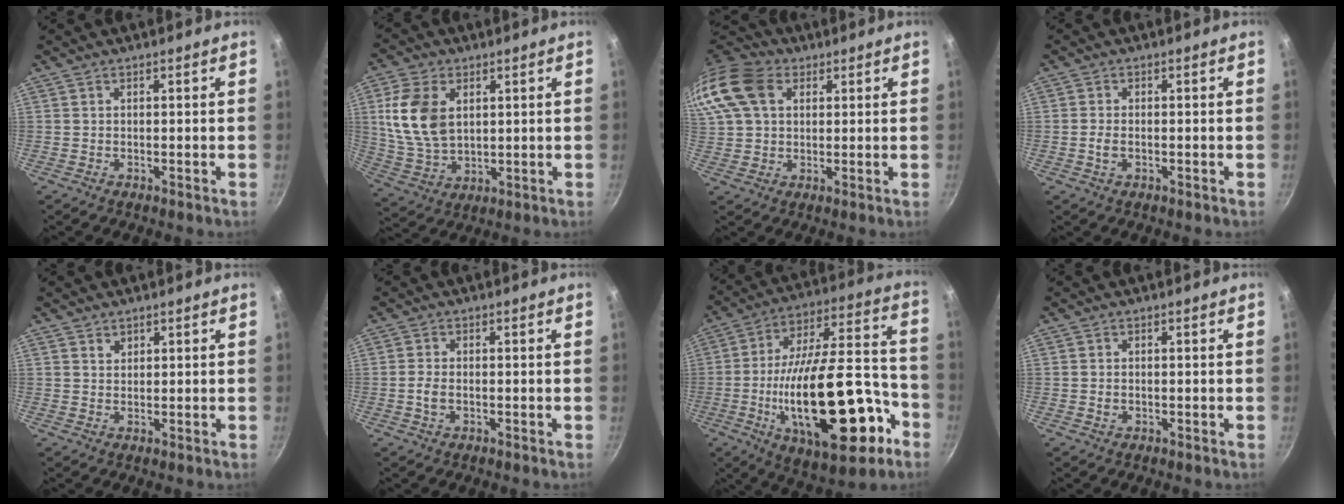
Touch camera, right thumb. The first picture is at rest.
{"total": 12.5, "force": [3.1, 8.3, 8.9], "torque": [-0.162, -0.014, 0.071]}
{"total": 18.6, "force": [6.3, 13.6, 11.0], "torque": [-0.257, 0.032, 0.107]}
{"total": 2.2, "force": [-0.5, 1.3, 1.6], "torque": [-0.035, 0.006, -0.012]}
{"total": 1.5, "force": [0.9, 1.1, 0.4], "torque": [0.001, -0.001, 0.014]}
{"total": 2.7, "force": [-0.6, 1.7, 2.0], "torque": [-0.043, 0.008, -0.015]}
{"total": 30.1, "force": [-10.2, 12.8, 25.3], "torque": [-0.370, 0.048, -0.145]}
{"total": 1.2, "force": [-0.3, 1.0, 0.7], "torque": [-0.013, 0.002, -0.005]}